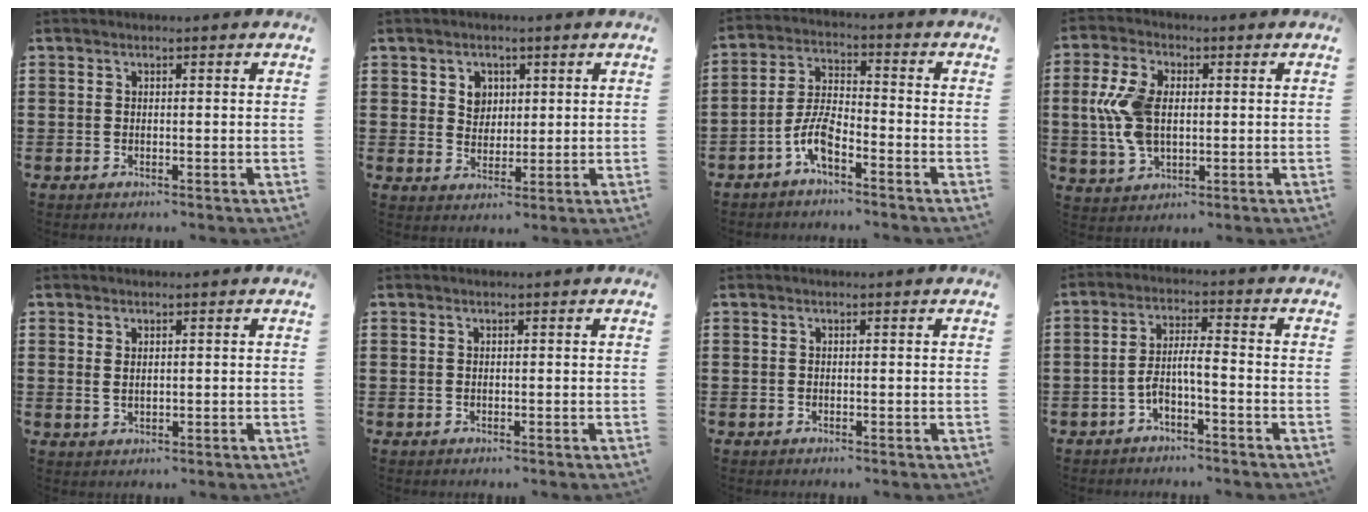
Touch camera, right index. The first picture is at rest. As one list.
[{"total": 3.7, "force": [1.6, 3.1, 1.1], "torque": [-0.028, 0.010, 0.025]}, {"total": 6.2, "force": [-3.9, 1.9, 4.4], "torque": [-0.110, -0.004, -0.080]}, {"total": 9.0, "force": [0.4, 5.4, 7.1], "torque": [-0.182, 0.005, 0.000]}, {"total": 1.2, "force": [0.9, 0.4, 0.7], "torque": [-0.014, 0.005, 0.016]}, {"total": 0.0}, {"total": 0.0}, {"total": 4.8, "force": [-2.8, 0.9, 3.7], "torque": [-0.089, -0.001, -0.060]}]